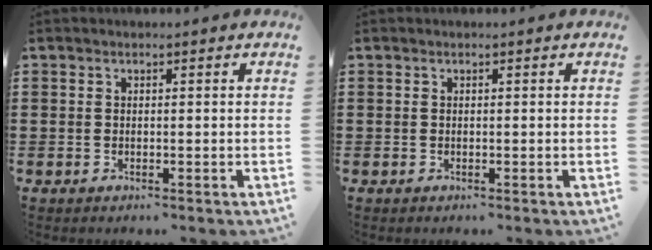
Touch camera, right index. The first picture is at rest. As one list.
[{"total": 0.0}]